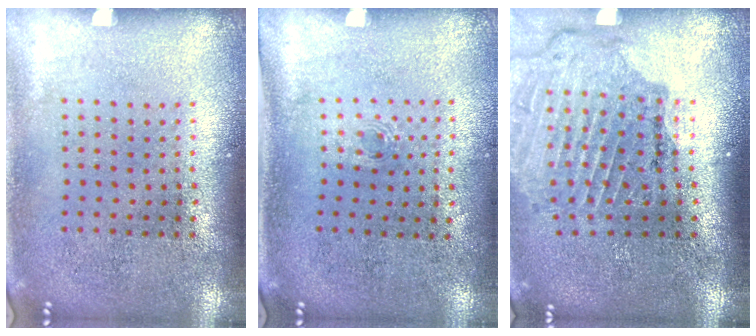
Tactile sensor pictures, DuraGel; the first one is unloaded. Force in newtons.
{"total": 0.6, "press": 0.3, "slide": 0.5}
{"total": 1.6, "press": 1.6, "slide": 0.2}